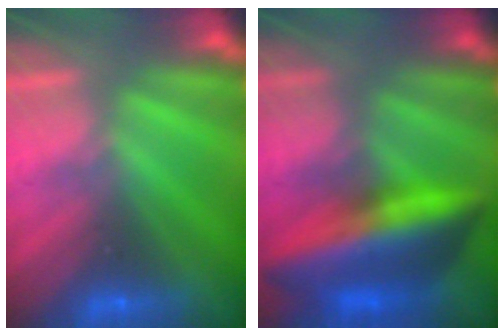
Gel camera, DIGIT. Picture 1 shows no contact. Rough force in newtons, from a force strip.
{"total": 6.1}